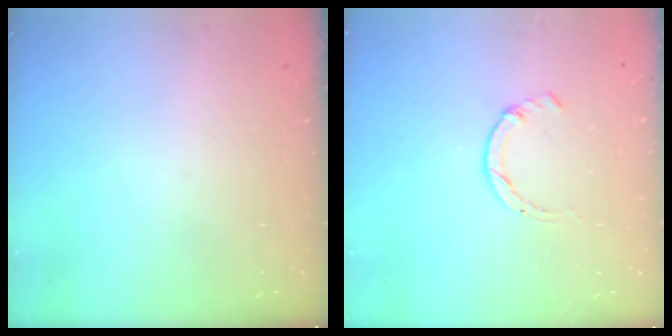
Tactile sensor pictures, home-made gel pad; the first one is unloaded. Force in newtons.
{"total": 1.7, "press": 1.7, "slide": 0.3}